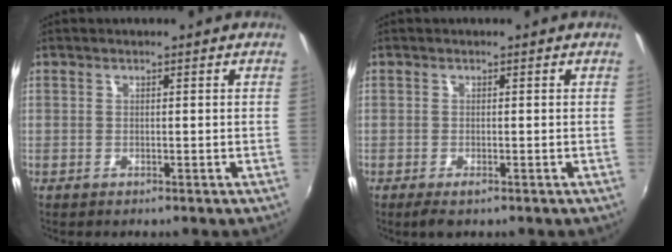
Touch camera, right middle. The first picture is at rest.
{"total": 2.0, "force": [-1.4, 0.5, 1.4], "torque": [-0.029, -0.009, -0.023]}